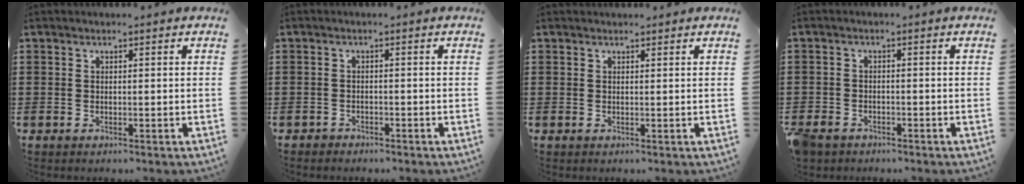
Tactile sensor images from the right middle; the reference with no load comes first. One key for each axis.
{"total": 1.2, "fx": -1.2, "fy": 0.3, "fz": -0.1, "tx": -0.002, "ty": 0.001, "tz": -0.027}
{"total": 0.6, "fx": 0.5, "fy": 0.3, "fz": 0.0, "tx": -0.001, "ty": 0.002, "tz": 0.009}
{"total": 2.2, "fx": -2.0, "fy": 0.9, "fz": 0.4, "tx": -0.034, "ty": -0.007, "tz": -0.050}